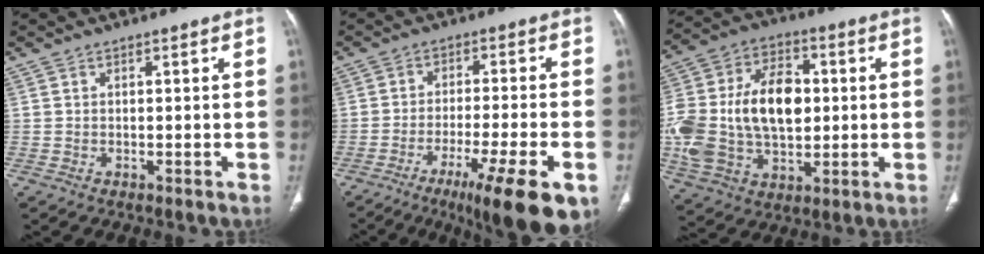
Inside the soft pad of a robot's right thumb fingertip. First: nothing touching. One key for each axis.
{"total": 14.8, "fx": -7.7, "fy": 2.3, "fz": 12.4, "tx": -0.167, "ty": 0.008, "tz": -0.114}
{"total": 22.5, "fx": 0.7, "fy": 14.4, "fz": 17.3, "tx": -0.348, "ty": 0.014, "tz": 0.022}